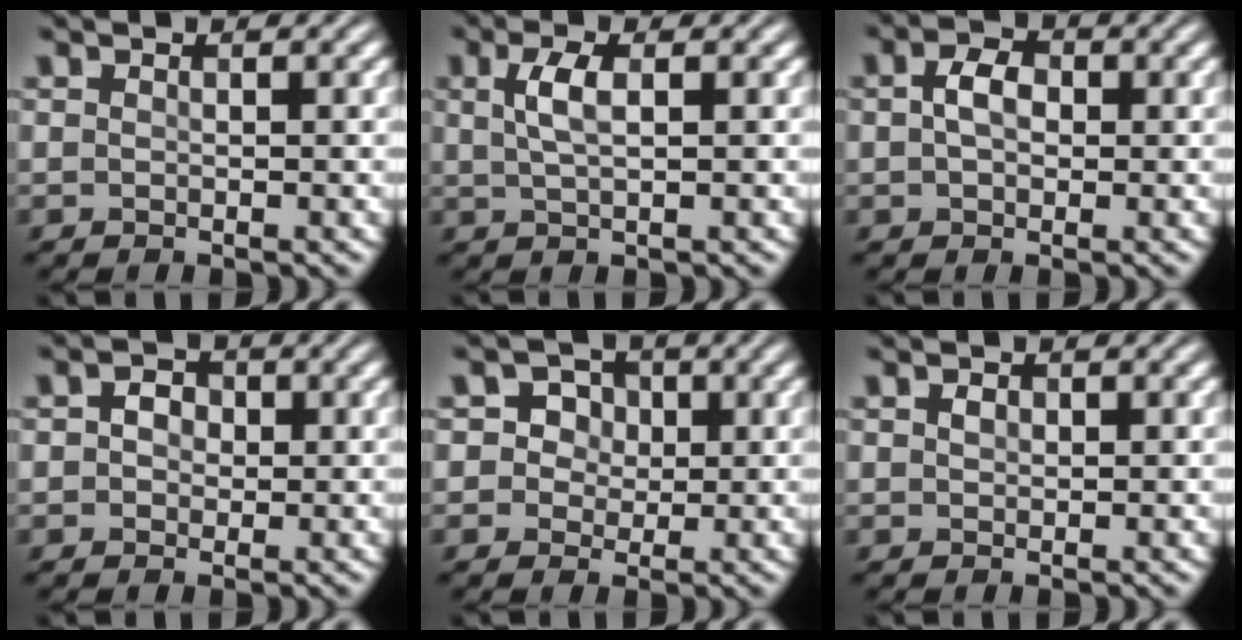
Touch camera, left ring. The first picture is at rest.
{"total": 2.6, "force": [0.8, 0.9, 2.3], "torque": [-0.048, 0.006, 0.015]}
{"total": 2.8, "force": [0.3, 1.9, 2.0], "torque": [-0.041, 0.005, 0.001]}
{"total": 2.4, "force": [0.5, 1.9, 1.3], "torque": [-0.012, 0.003, -0.009]}
{"total": 3.5, "force": [1.2, 3.1, 1.2], "torque": [-0.010, 0.005, 0.007]}
{"total": 0.8, "force": [0.2, 0.6, 0.4], "torque": [-0.011, 0.000, 0.004]}